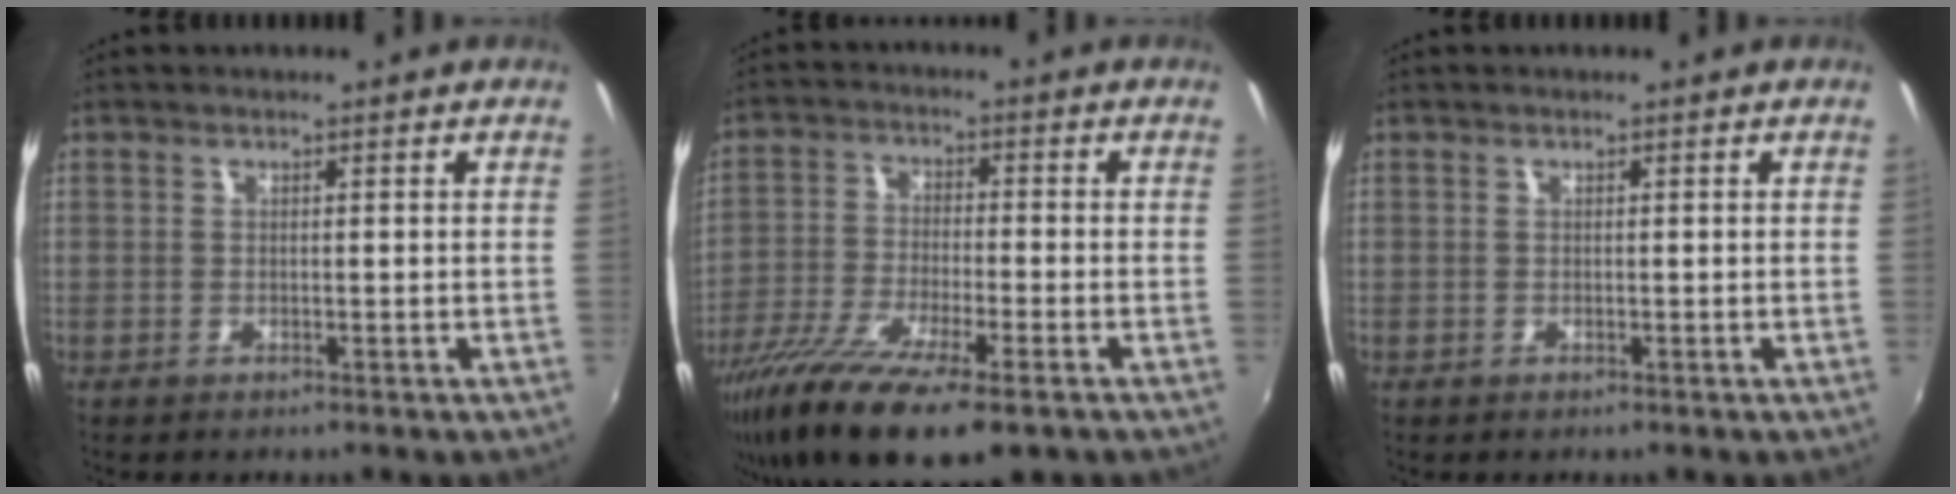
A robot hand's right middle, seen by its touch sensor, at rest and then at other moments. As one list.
[{"total": 17.3, "force": [-11.3, 4.0, 12.5], "torque": [-0.250, -0.060, -0.202]}, {"total": 0.0}]